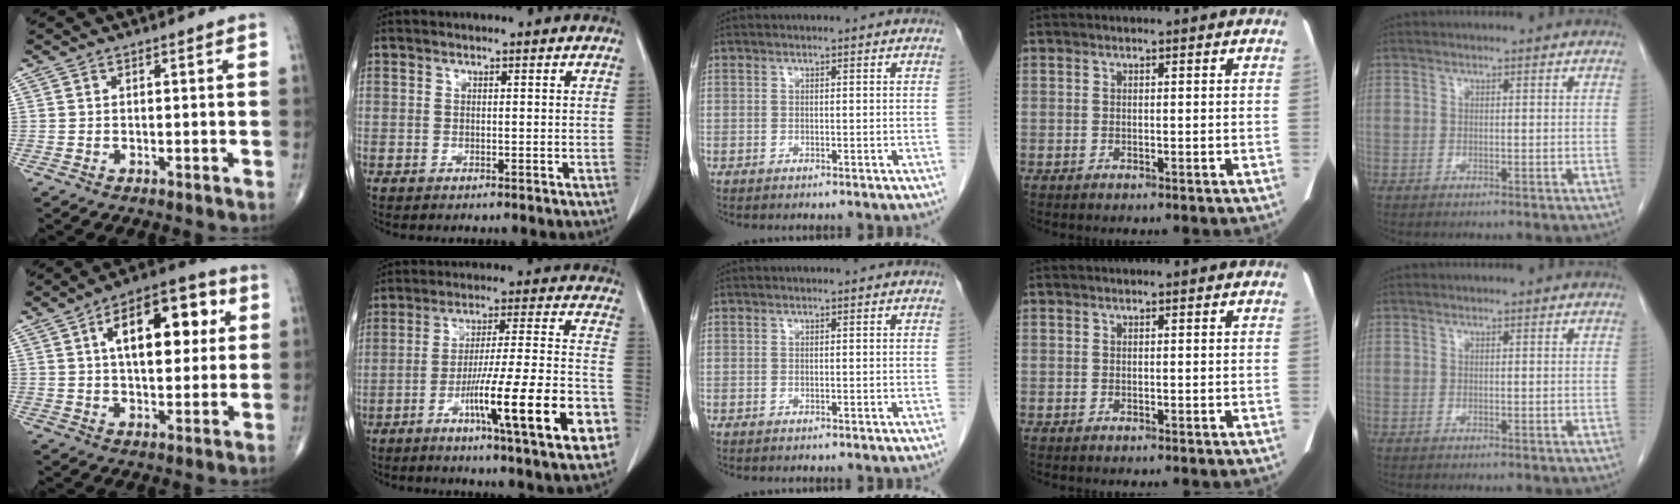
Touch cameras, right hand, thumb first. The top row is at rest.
{"thumb": {"total": 16.9, "force": [4.5, 8.4, 14.0], "torque": [-0.180, 0.012, 0.063]}, "index": {"total": 19.8, "force": [-8.0, 0.7, 18.1], "torque": [-0.243, -0.007, -0.120]}}